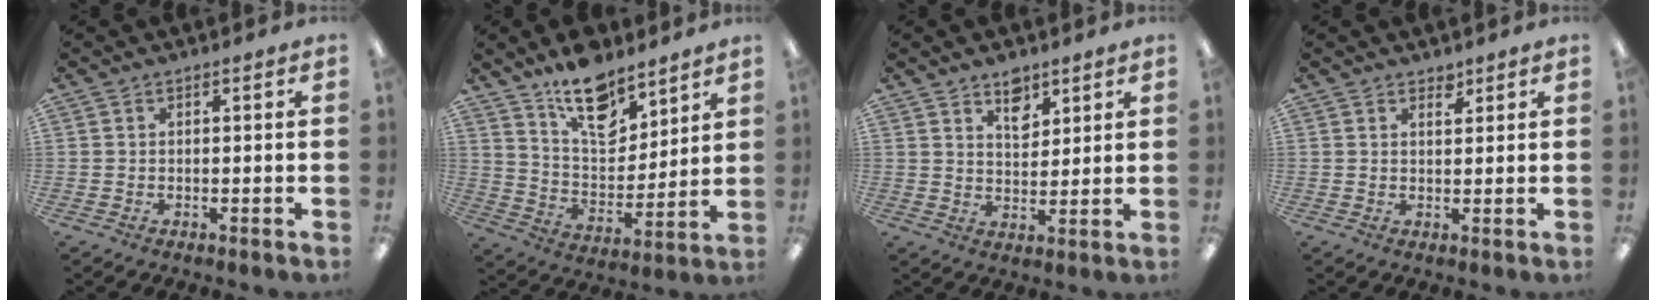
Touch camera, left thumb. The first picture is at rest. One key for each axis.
{"total": 15.7, "fx": 11.4, "fy": 7.7, "fz": 7.5, "tx": -0.109, "ty": -0.074, "tz": 0.202}
{"total": 6.2, "fx": 4.5, "fy": 3.4, "fz": 2.7, "tx": -0.026, "ty": -0.023, "tz": 0.076}
{"total": 2.2, "fx": 1.8, "fy": 1.0, "fz": 0.7, "tx": 0.000, "ty": -0.008, "tz": 0.030}